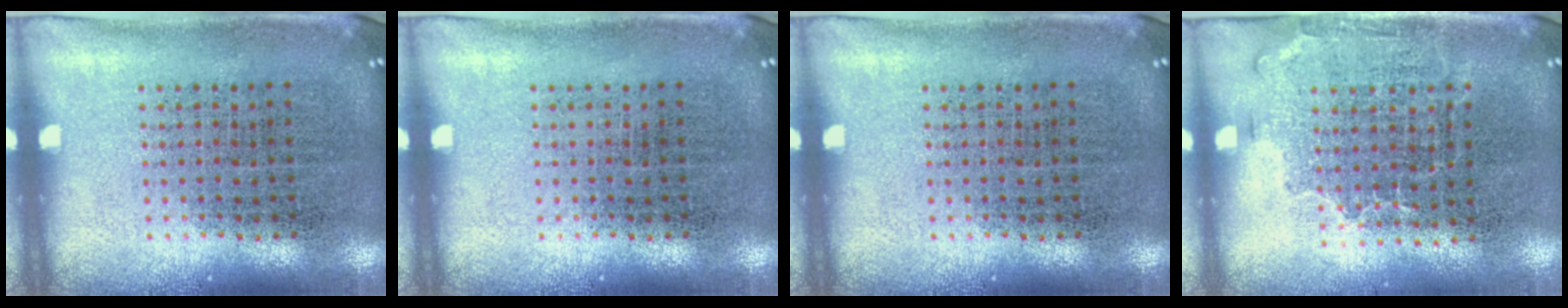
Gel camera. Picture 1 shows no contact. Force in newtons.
{"total": 0.0}
{"total": 0.0}
{"total": 1.4, "press": 1.1, "slide": 0.9}